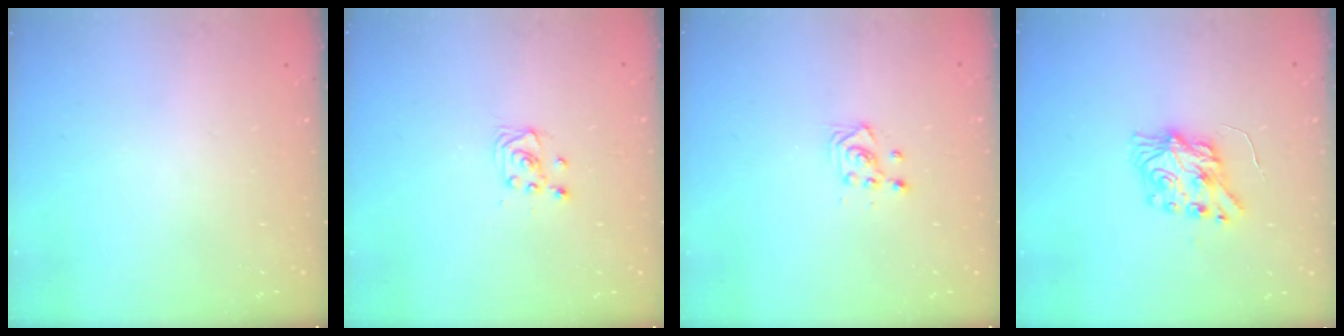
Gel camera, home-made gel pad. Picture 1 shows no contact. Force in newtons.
{"total": 2.9, "press": 2.9, "slide": 0.4}
{"total": 3.0, "press": 3.0, "slide": 0.5}
{"total": 7.7, "press": 7.7, "slide": 0.8}